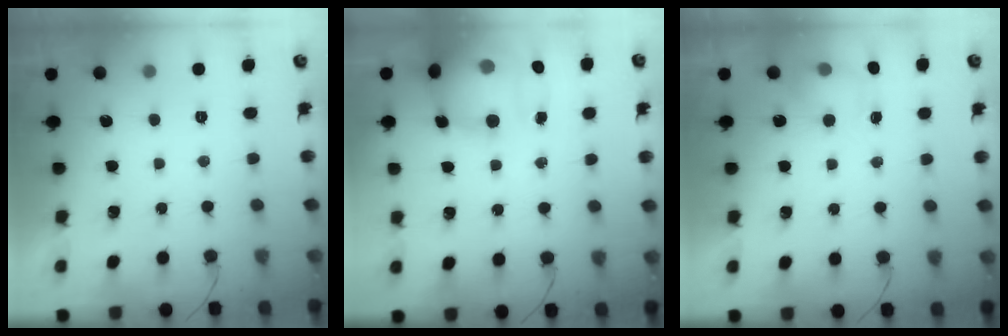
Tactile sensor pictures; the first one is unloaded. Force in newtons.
{"total": 15.6, "press": 15.1, "slide": 3.7}
{"total": 4.8, "press": 4.6, "slide": 1.0}